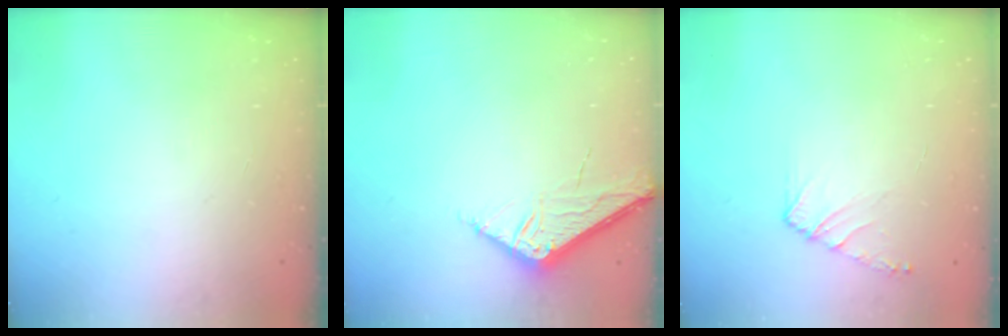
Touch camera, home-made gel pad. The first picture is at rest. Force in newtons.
{"total": 6.6, "press": 6.5, "slide": 0.7}
{"total": 5.5, "press": 5.4, "slide": 0.8}